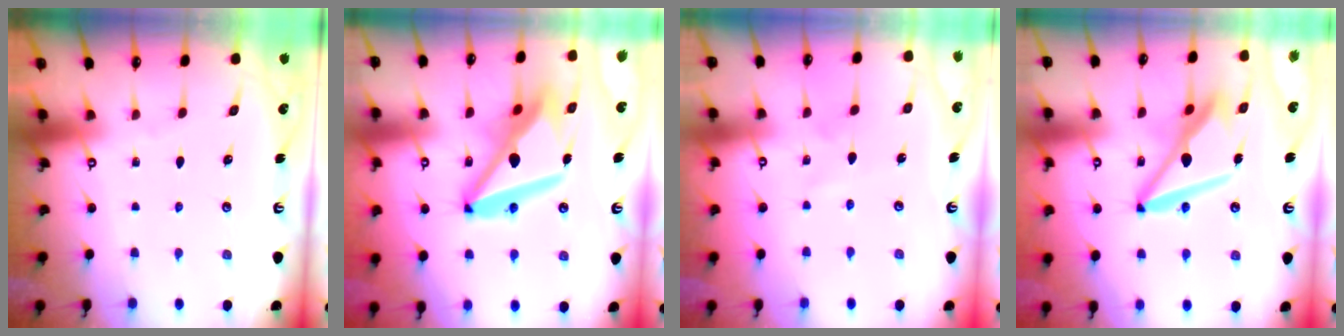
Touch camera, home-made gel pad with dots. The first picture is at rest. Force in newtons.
{"total": 17.1, "press": 17.0, "slide": 1.9}
{"total": 3.9, "press": 3.9, "slide": 0.4}
{"total": 13.0, "press": 12.9, "slide": 1.7}